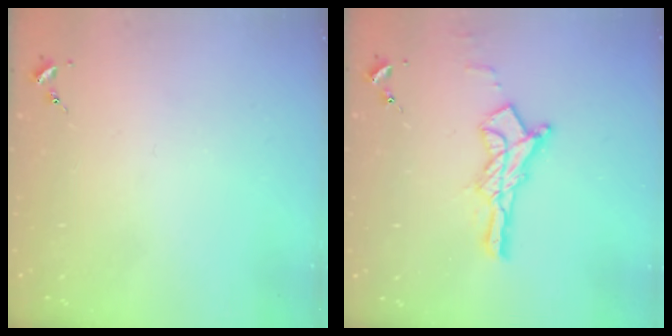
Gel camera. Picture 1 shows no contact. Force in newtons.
{"total": 12.9, "press": 12.8, "slide": 1.0}